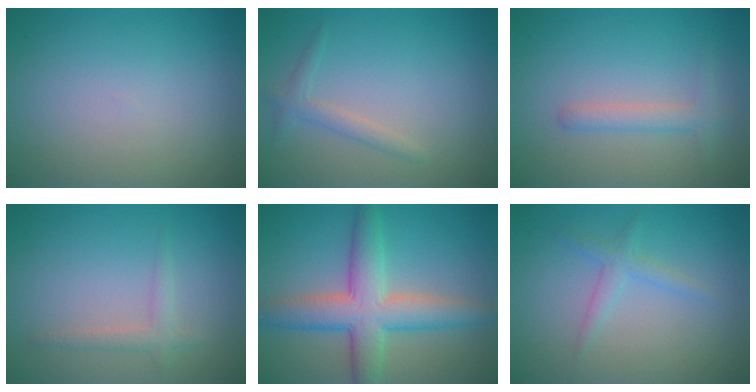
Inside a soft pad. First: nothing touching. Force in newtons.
{"total": 1.5, "press": 1.5, "slide": 0.0}
{"total": 1.8, "press": 1.8, "slide": 0.1}
{"total": 1.6, "press": 1.6, "slide": 0.1}
{"total": 6.8, "press": 6.8, "slide": 0.1}
{"total": 1.7, "press": 1.7, "slide": 0.0}